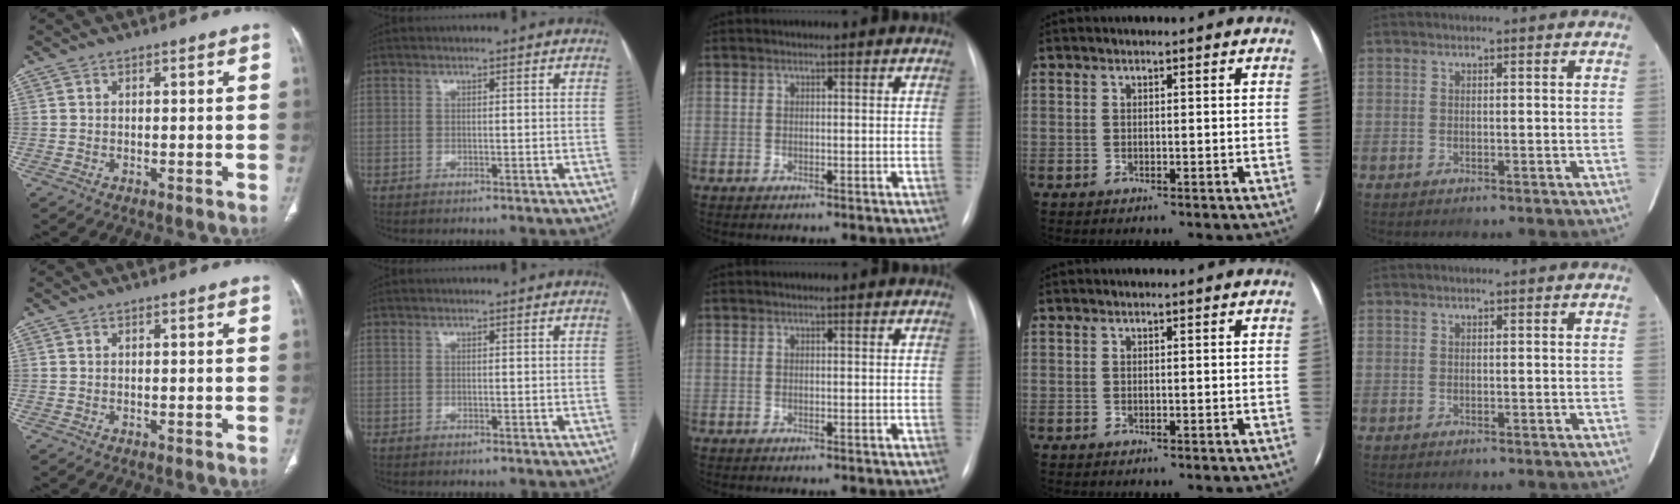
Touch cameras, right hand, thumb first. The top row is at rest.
{}